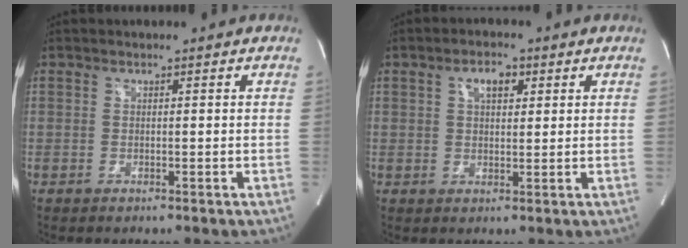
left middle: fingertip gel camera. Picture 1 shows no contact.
{"total": 3.8, "force": [1.6, 1.9, 2.9], "torque": [-0.050, 0.010, 0.027]}